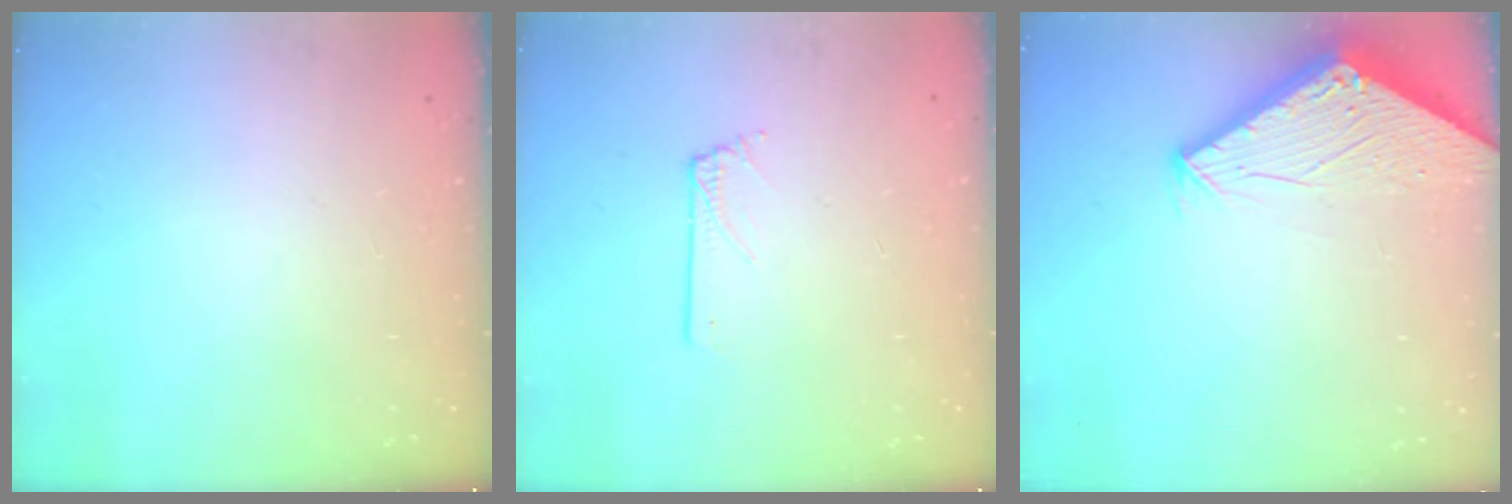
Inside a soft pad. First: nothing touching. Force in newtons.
{"total": 0.5, "press": 0.5, "slide": 0.0}
{"total": 2.9, "press": 2.9, "slide": 0.1}